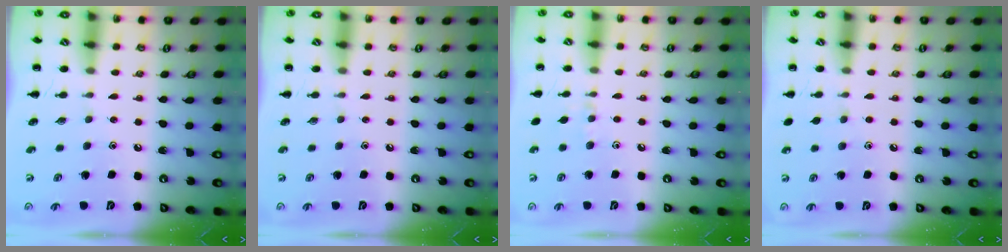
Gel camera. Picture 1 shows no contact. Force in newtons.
{"total": 0.0}
{"total": 3.8, "press": 3.5, "slide": 1.4}
{"total": 2.5, "press": 2.2, "slide": 1.2}